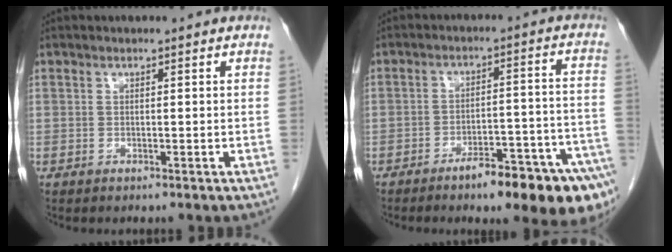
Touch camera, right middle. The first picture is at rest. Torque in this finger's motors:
{"motor_torque": [1.48, -0.66, 0.25, 0.10]}